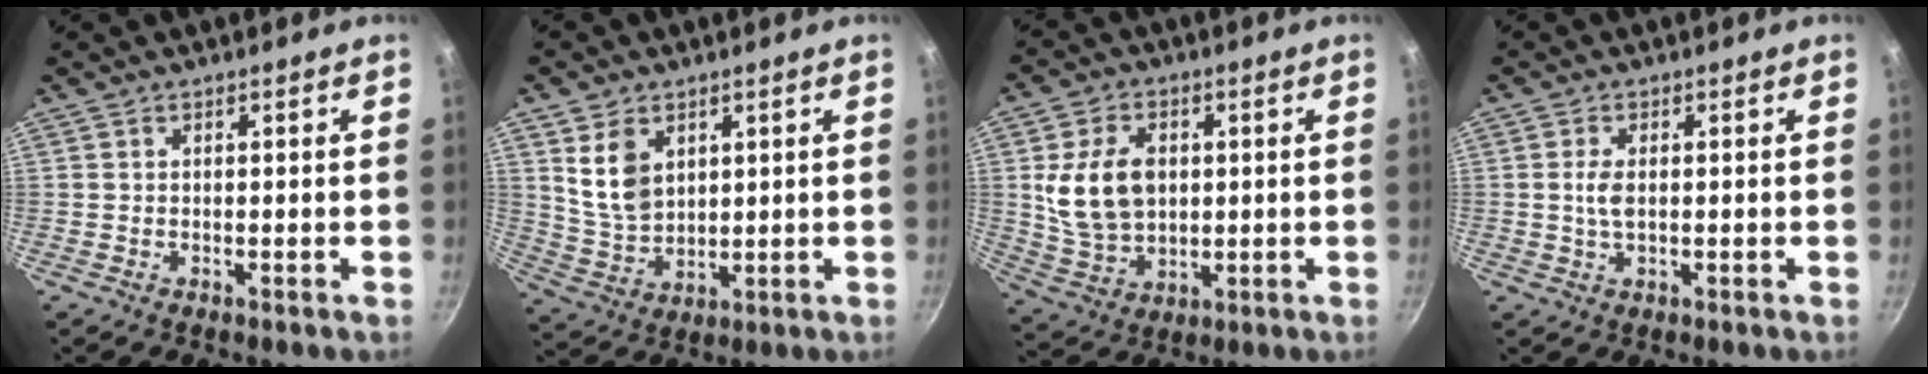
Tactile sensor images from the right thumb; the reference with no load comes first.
{"total": 8.5, "force": [3.1, 6.4, 4.7], "torque": [-0.064, -0.022, 0.073]}
{"total": 12.6, "force": [1.7, 9.1, 8.5], "torque": [-0.137, -0.007, 0.041]}
{"total": 3.0, "force": [0.3, 1.6, 2.5], "torque": [-0.049, 0.001, 0.005]}